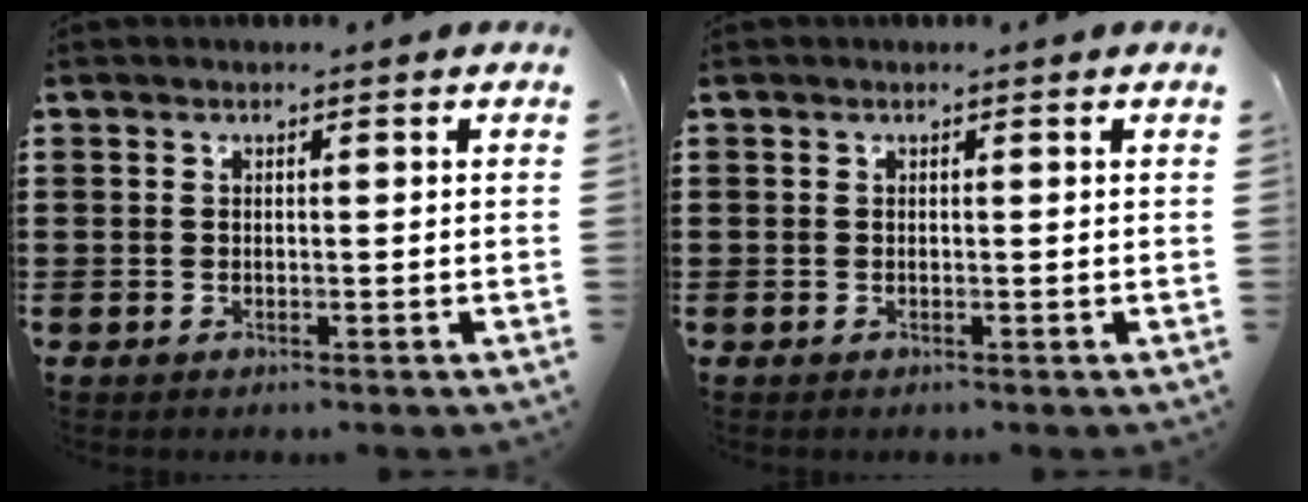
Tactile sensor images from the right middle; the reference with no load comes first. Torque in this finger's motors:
{"motor_torque": [-0.21, -0.17, 0.02, -0.01]}